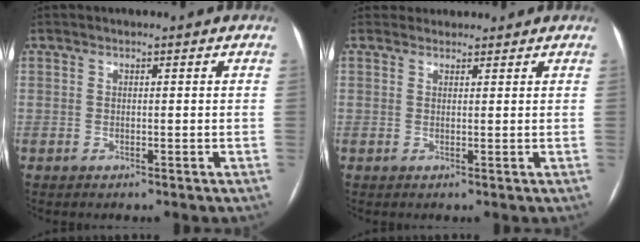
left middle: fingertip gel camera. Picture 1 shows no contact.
{"total": 2.5, "force": [2.3, 1.0, -0.2], "torque": [0.010, 0.023, 0.032]}